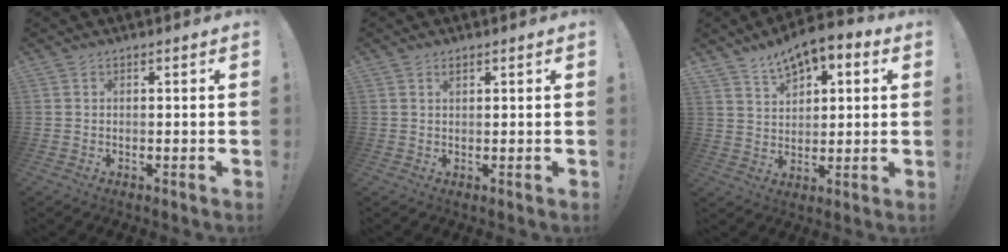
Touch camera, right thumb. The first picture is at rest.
{"total": 1.1, "force": [0.8, 0.5, 0.6], "torque": [-0.003, -0.003, 0.014]}
{"total": 8.7, "force": [6.3, 4.6, 3.8], "torque": [-0.060, -0.041, 0.117]}